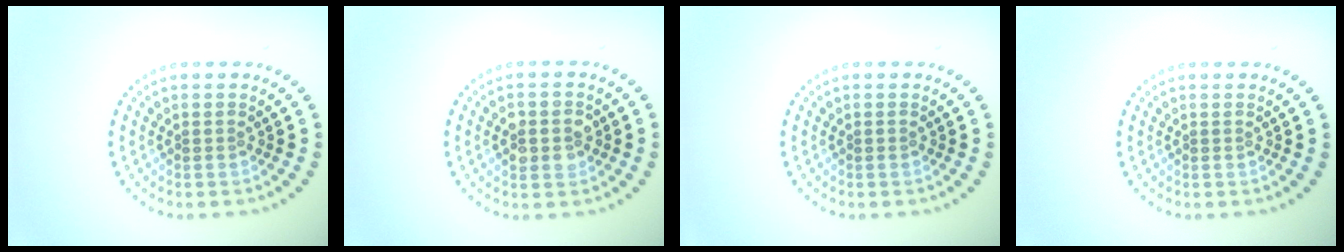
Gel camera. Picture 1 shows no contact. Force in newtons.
{"total": 2.9, "press": 2.9, "slide": 0.3}
{"total": 0.0}
{"total": 0.0}